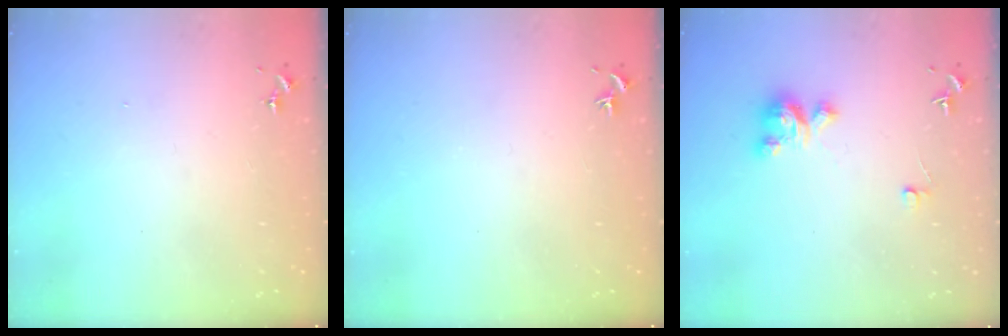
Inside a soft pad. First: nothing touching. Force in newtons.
{"total": 0.0}
{"total": 4.7, "press": 4.7, "slide": 0.3}